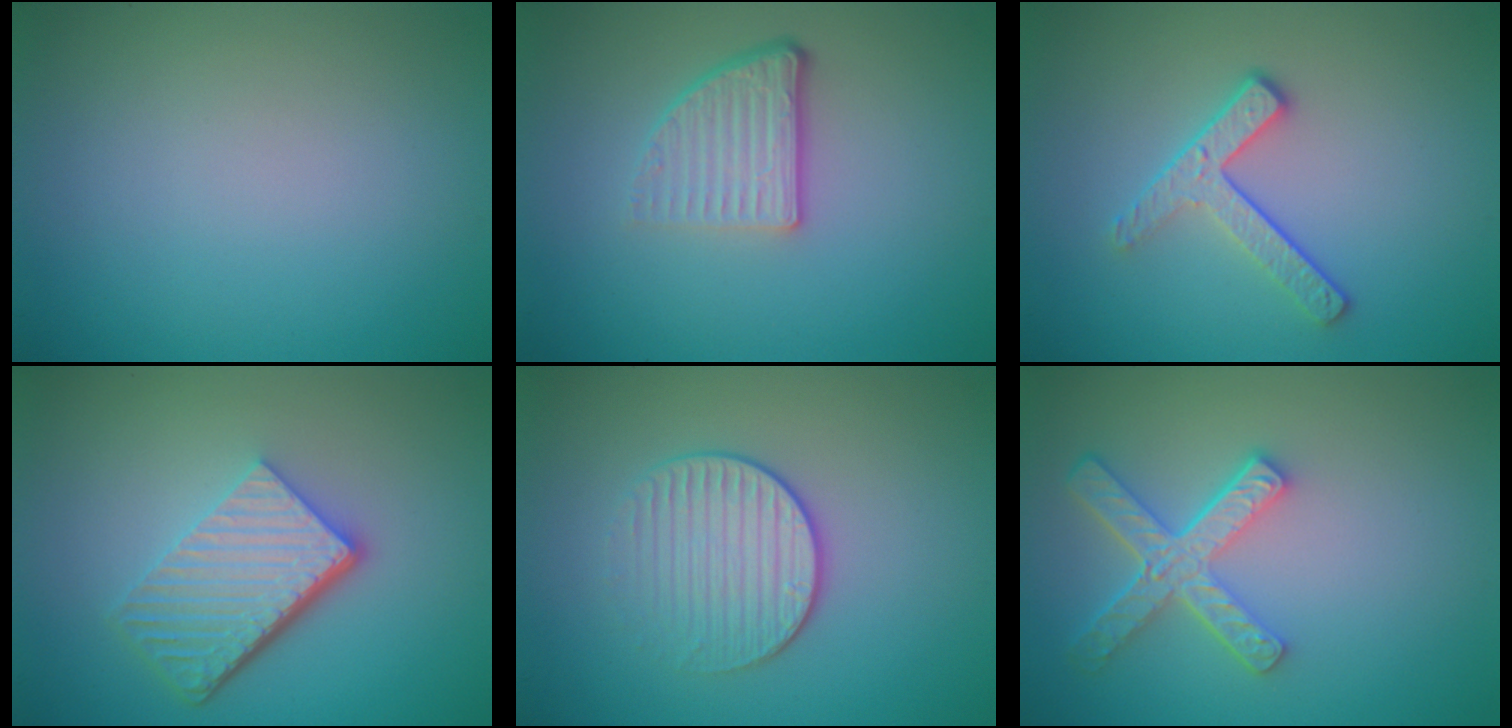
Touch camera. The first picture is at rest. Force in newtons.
{"total": 3.9, "press": 2.5, "slide": 3.0}
{"total": 2.9, "press": 2.3, "slide": 1.7}
{"total": 6.1, "press": 4.1, "slide": 4.5}
{"total": 3.3, "press": 2.9, "slide": 1.5}
{"total": 4.7, "press": 3.5, "slide": 3.1}